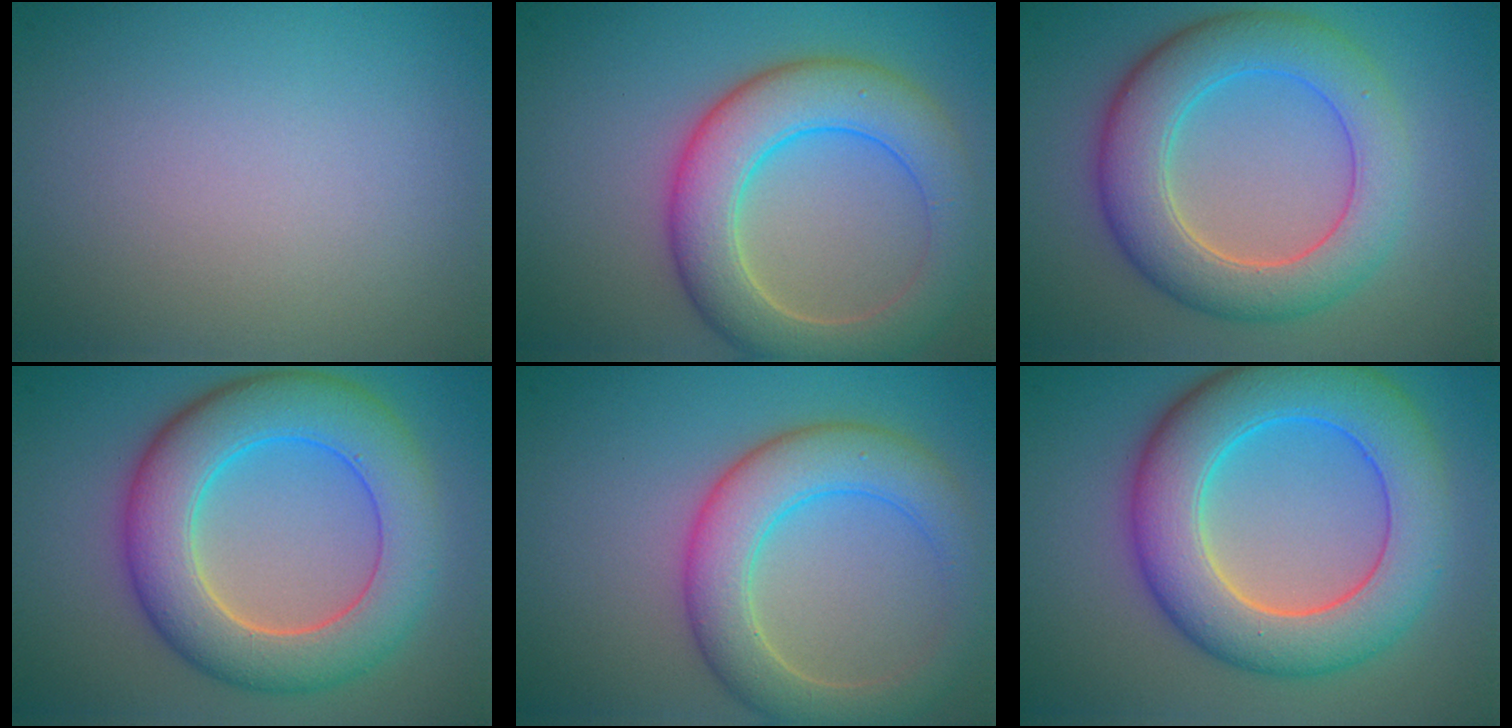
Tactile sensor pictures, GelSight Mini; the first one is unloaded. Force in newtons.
{"total": 7.3, "press": 7.3, "slide": 0.4}
{"total": 7.1, "press": 7.1, "slide": 0.3}
{"total": 8.7, "press": 8.7, "slide": 0.3}
{"total": 6.0, "press": 6.0, "slide": 0.6}
{"total": 9.5, "press": 9.5, "slide": 0.6}